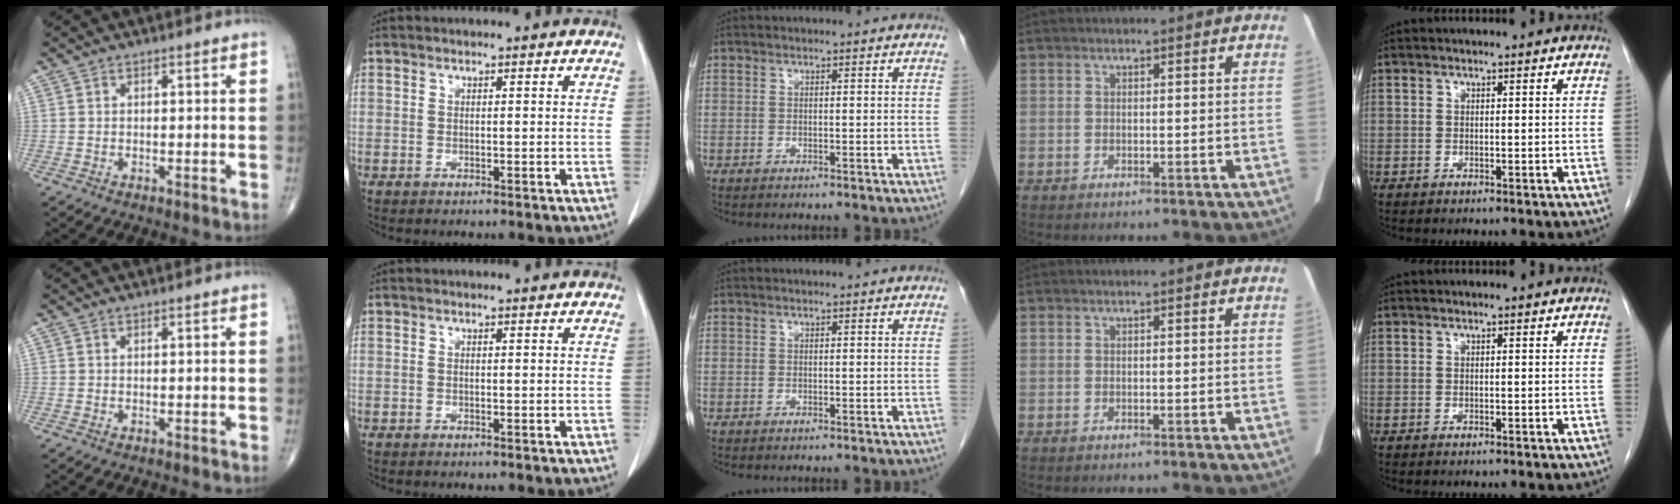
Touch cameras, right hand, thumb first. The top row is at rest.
{}